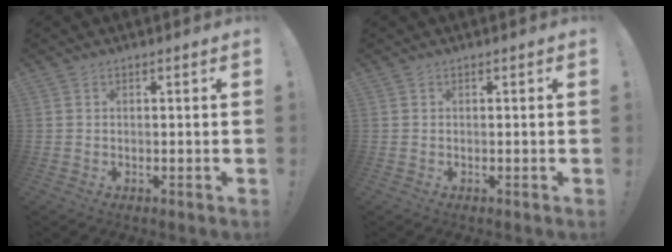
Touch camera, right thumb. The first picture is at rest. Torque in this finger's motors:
{"motor_torque": [-0.10, 0.27, 0.42, -0.11, -0.09]}